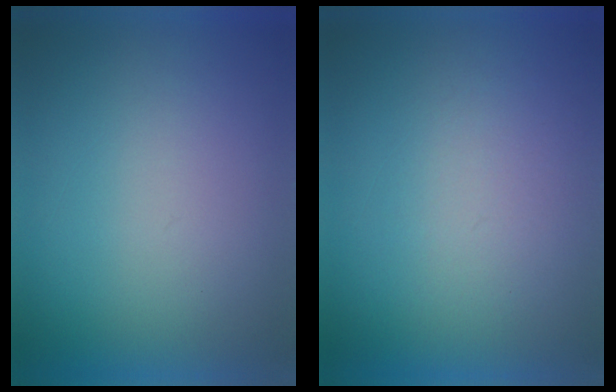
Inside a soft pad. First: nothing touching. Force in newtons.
{"total": 4.5}